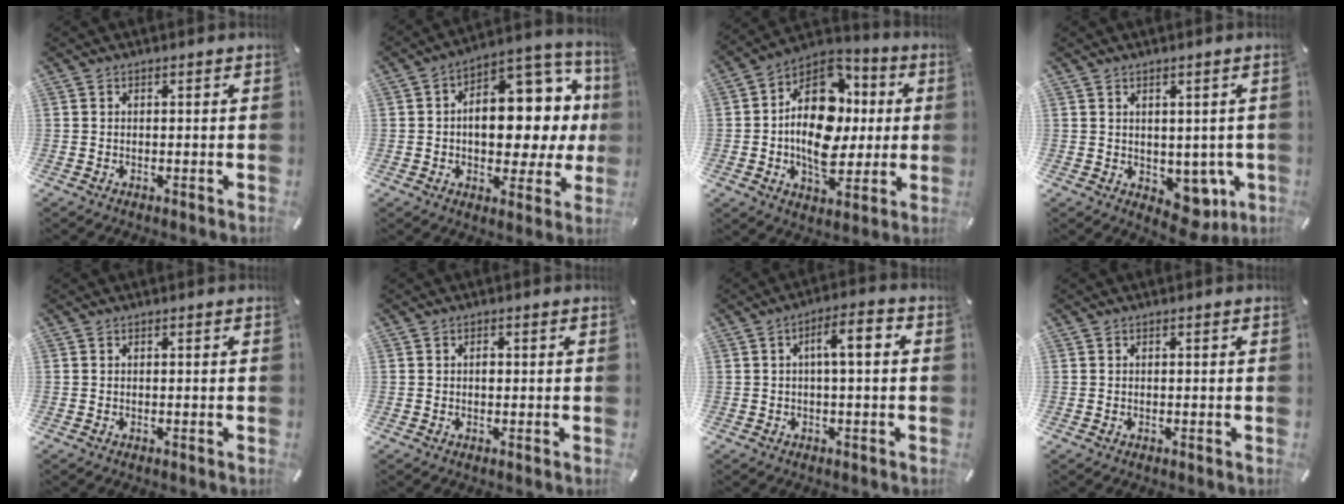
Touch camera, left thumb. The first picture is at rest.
{"total": 15.5, "force": [2.1, 9.8, 11.8], "torque": [-0.148, -0.028, 0.042]}
{"total": 20.3, "force": [1.1, 14.3, 14.4], "torque": [-0.243, -0.011, 0.020]}
{"total": 7.0, "force": [-1.4, 4.5, 5.2], "torque": [-0.042, -0.002, -0.017]}
{"total": 0.0}
{"total": 1.1, "force": [0.0, 0.6, 0.9], "torque": [-0.010, -0.004, -0.001]}
{"total": 6.4, "force": [0.7, 1.8, 6.1], "torque": [-0.103, 0.008, 0.004]}
{"total": 0.0}